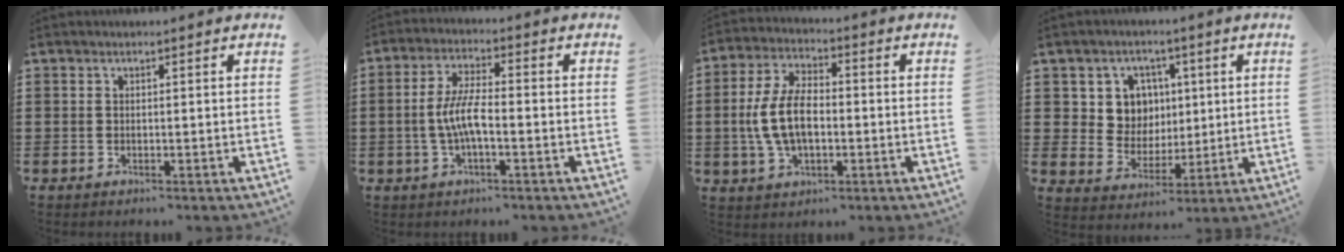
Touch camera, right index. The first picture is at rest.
{"total": 5.9, "force": [-1.2, 1.5, 5.6], "torque": [-0.126, -0.004, -0.031]}
{"total": 9.0, "force": [-0.9, 4.6, 7.6], "torque": [-0.177, -0.001, -0.024]}
{"total": 7.4, "force": [2.3, 6.6, 2.3], "torque": [-0.073, 0.011, 0.044]}